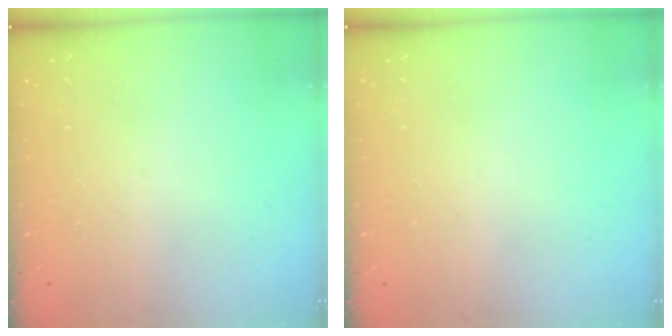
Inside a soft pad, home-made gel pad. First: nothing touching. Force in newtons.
{"total": 0.0}